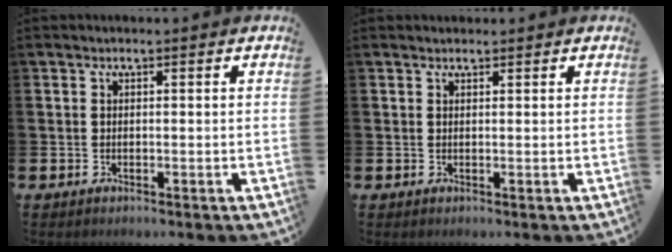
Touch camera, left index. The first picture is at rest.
{"total": 0.9, "force": [0.8, 0.3, 0.1], "torque": [0.007, -0.001, 0.013]}